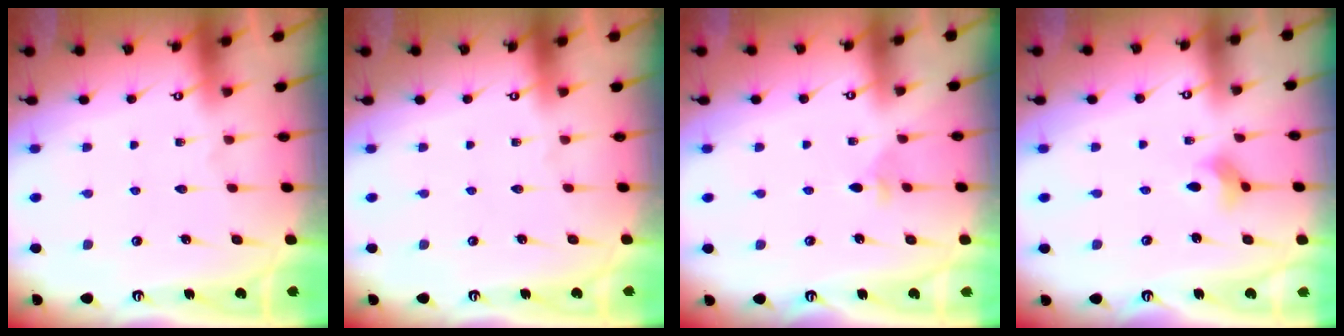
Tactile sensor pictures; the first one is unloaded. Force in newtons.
{"total": 0.0}
{"total": 2.9, "press": 2.8, "slide": 0.8}
{"total": 2.8, "press": 2.8, "slide": 0.1}